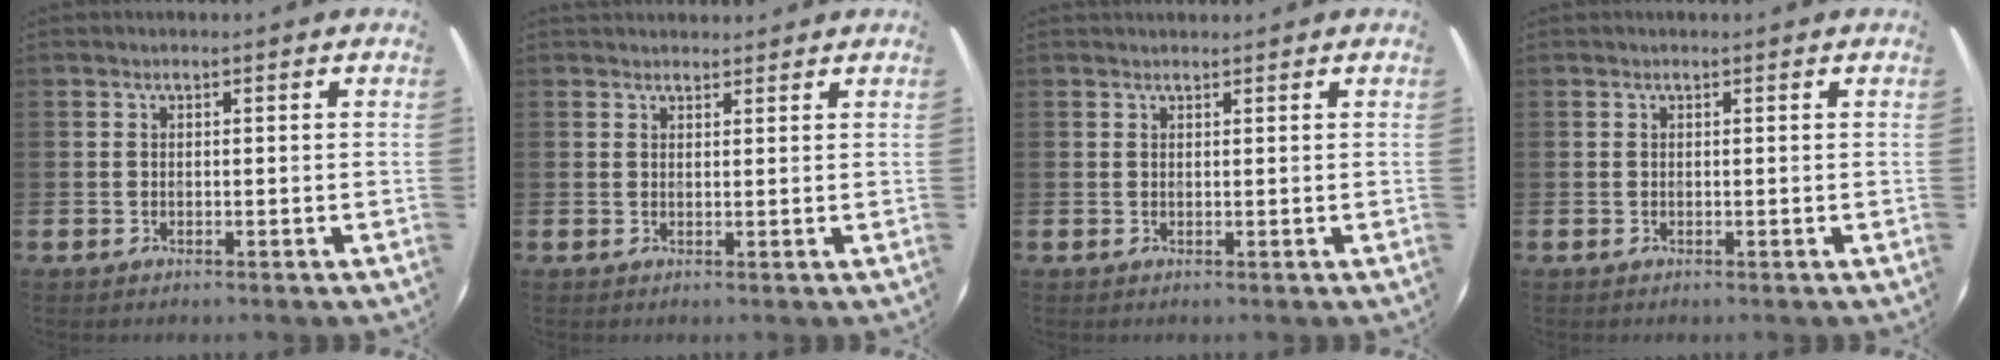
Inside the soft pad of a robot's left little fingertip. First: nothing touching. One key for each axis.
{"total": 1.7, "fx": 1.5, "fy": 0.5, "fz": -0.2, "tx": 0.009, "ty": 0.001, "tz": 0.030}
{"total": 0.8, "fx": 0.7, "fy": 0.2, "fz": 0.0, "tx": 0.008, "ty": -0.002, "tz": 0.013}
{"total": 0.0}